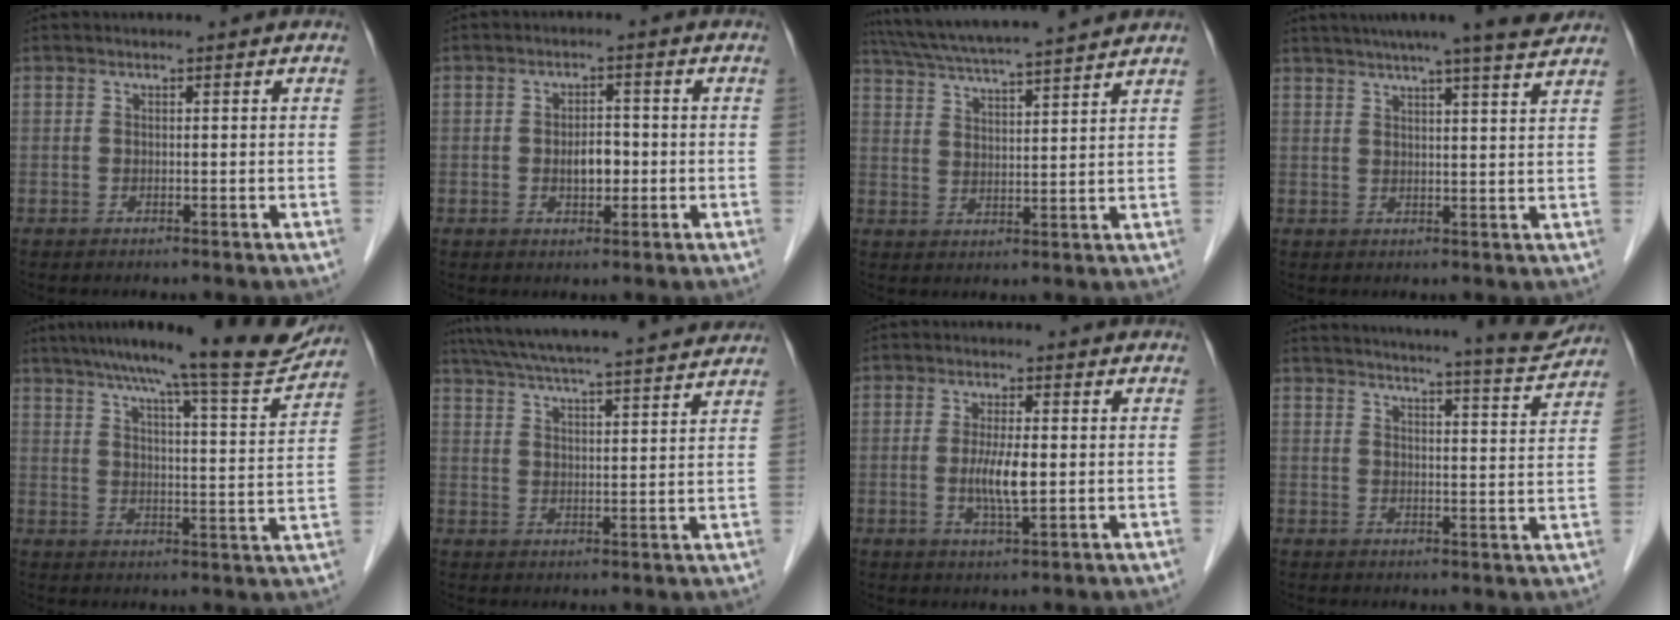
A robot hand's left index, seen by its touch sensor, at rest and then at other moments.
{"total": 3.4, "force": [-0.6, 1.8, 2.9], "torque": [-0.047, 0.004, -0.008]}
{"total": 16.5, "force": [14.7, -0.4, 7.5], "torque": [-0.140, 0.028, 0.221]}
{"total": 12.3, "force": [10.7, -0.6, 6.0], "torque": [-0.096, 0.009, 0.129]}
{"total": 16.9, "force": [14.9, 0.6, 7.9], "torque": [-0.114, -0.015, 0.199]}
{"total": 22.8, "force": [20.6, 0.9, 9.7], "torque": [-0.169, 0.023, 0.285]}
{"total": 4.9, "force": [-0.3, 0.7, 4.8], "torque": [-0.098, -0.008, -0.005]}
{"total": 14.2, "force": [13.5, 0.2, 4.5], "torque": [-0.066, -0.036, 0.161]}